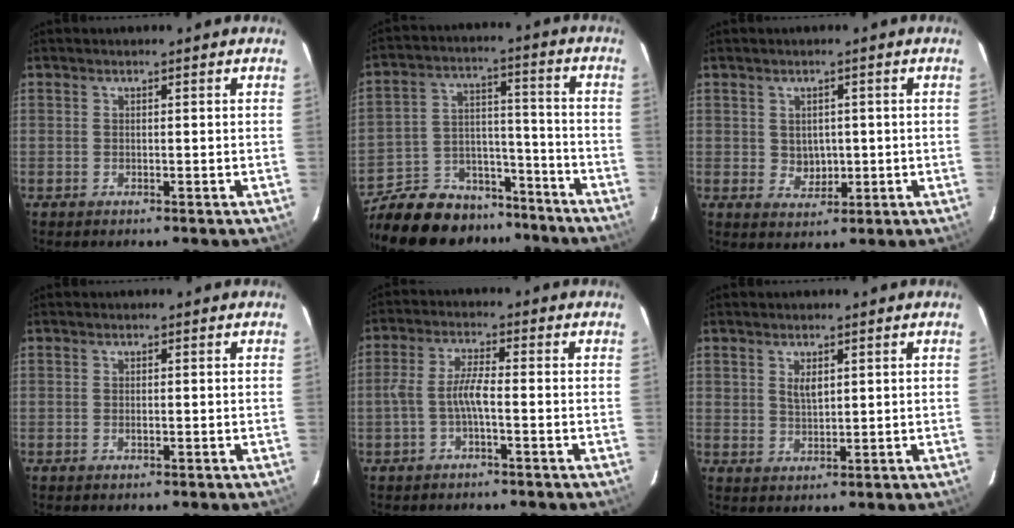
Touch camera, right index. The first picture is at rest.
{"total": 19.5, "force": [-15.8, 9.5, 6.2], "torque": [-0.151, 0.049, -0.228]}
{"total": 3.6, "force": [0.2, 3.3, 1.5], "torque": [-0.026, 0.000, 0.012]}
{"total": 0.6, "force": [-0.1, 0.4, 0.4], "torque": [-0.009, -0.002, -0.001]}
{"total": 4.5, "force": [-1.6, 0.8, 4.2], "torque": [-0.095, 0.010, -0.031]}
{"total": 2.9, "force": [1.3, 1.7, 1.9], "torque": [-0.030, 0.001, 0.024]}